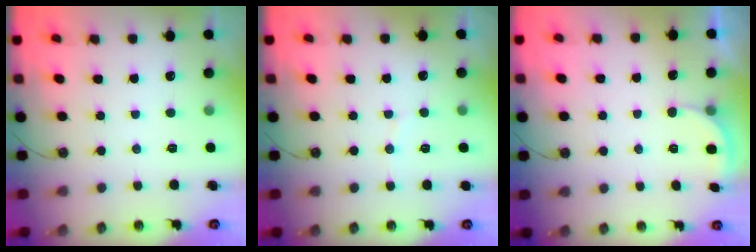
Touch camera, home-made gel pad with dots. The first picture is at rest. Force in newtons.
{"total": 2.7, "press": 2.4, "slide": 1.2}
{"total": 2.6, "press": 2.5, "slide": 0.6}